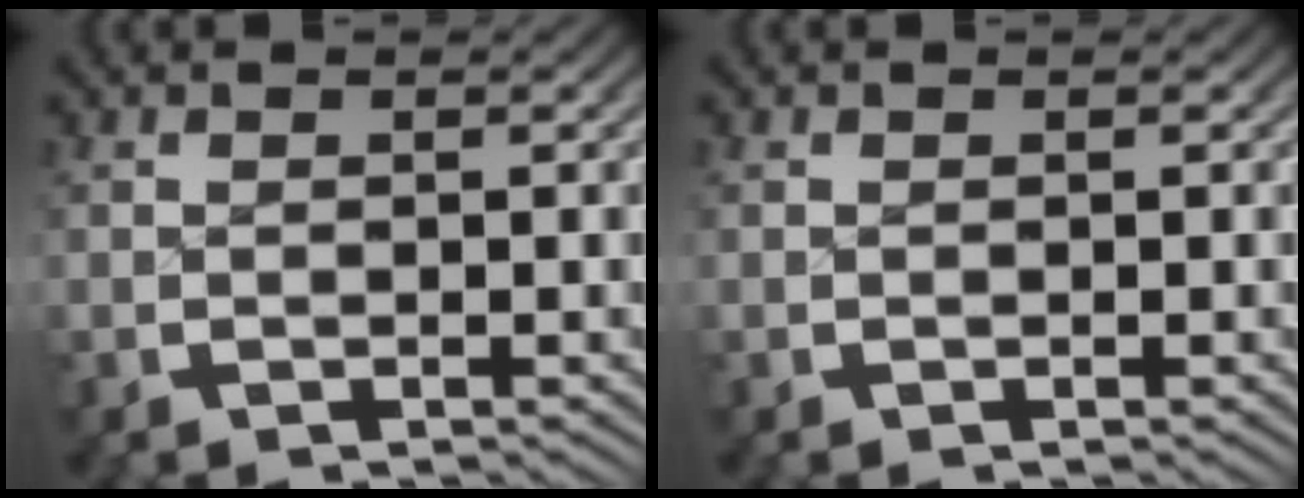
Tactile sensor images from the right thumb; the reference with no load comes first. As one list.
[{"total": 0.0}]